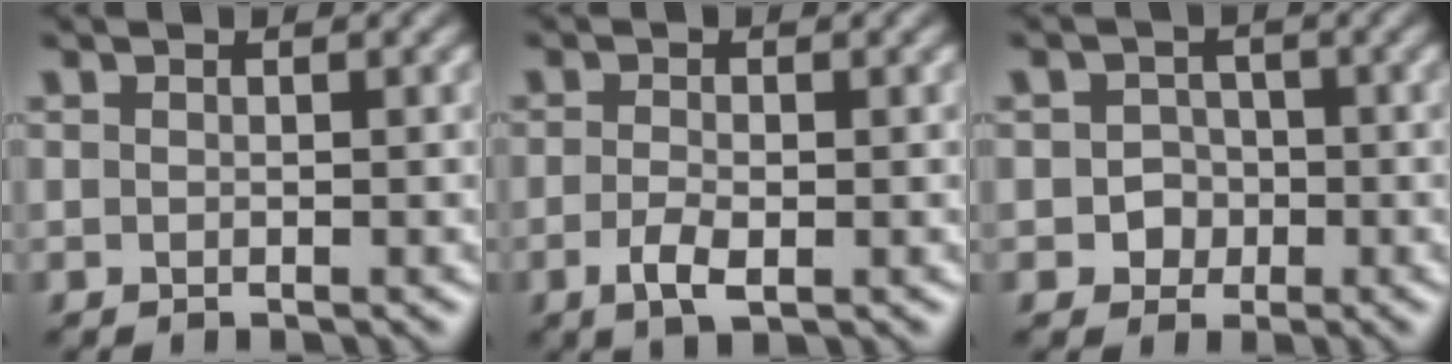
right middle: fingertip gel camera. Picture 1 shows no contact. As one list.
[{"total": 2.3, "force": [-0.8, 0.9, 1.9], "torque": [-0.046, -0.006, -0.017]}, {"total": 2.2, "force": [-0.4, 2.1, 0.5], "torque": [0.007, 0.002, -0.014]}]